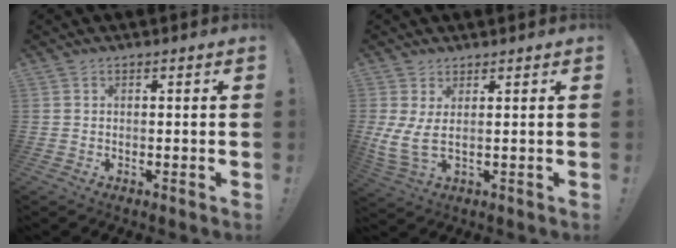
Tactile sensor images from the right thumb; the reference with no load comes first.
{"total": 6.0, "force": [1.9, 1.7, 5.4], "torque": [-0.096, -0.028, 0.040]}